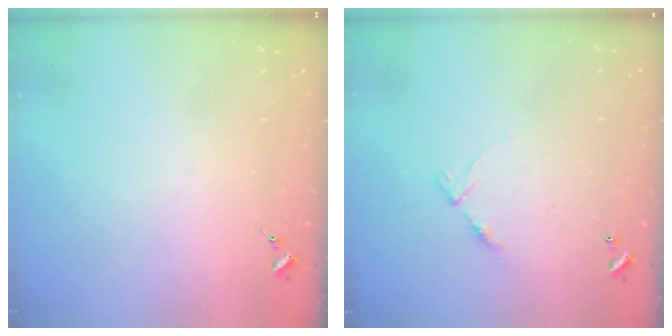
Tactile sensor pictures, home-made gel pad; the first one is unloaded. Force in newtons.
{"total": 6.4, "press": 6.4, "slide": 0.5}